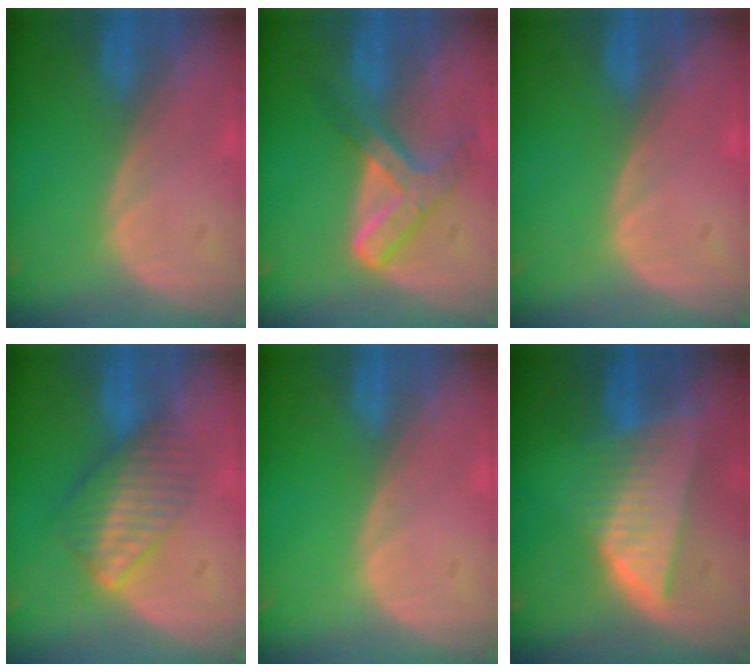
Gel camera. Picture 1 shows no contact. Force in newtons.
{"total": 7.2, "press": 6.1, "slide": 3.8}
{"total": 0.5, "press": 0.1, "slide": 0.5}
{"total": 6.5, "press": 6.1, "slide": 2.4}
{"total": 0.0}
{"total": 8.4, "press": 7.4, "slide": 4.0}